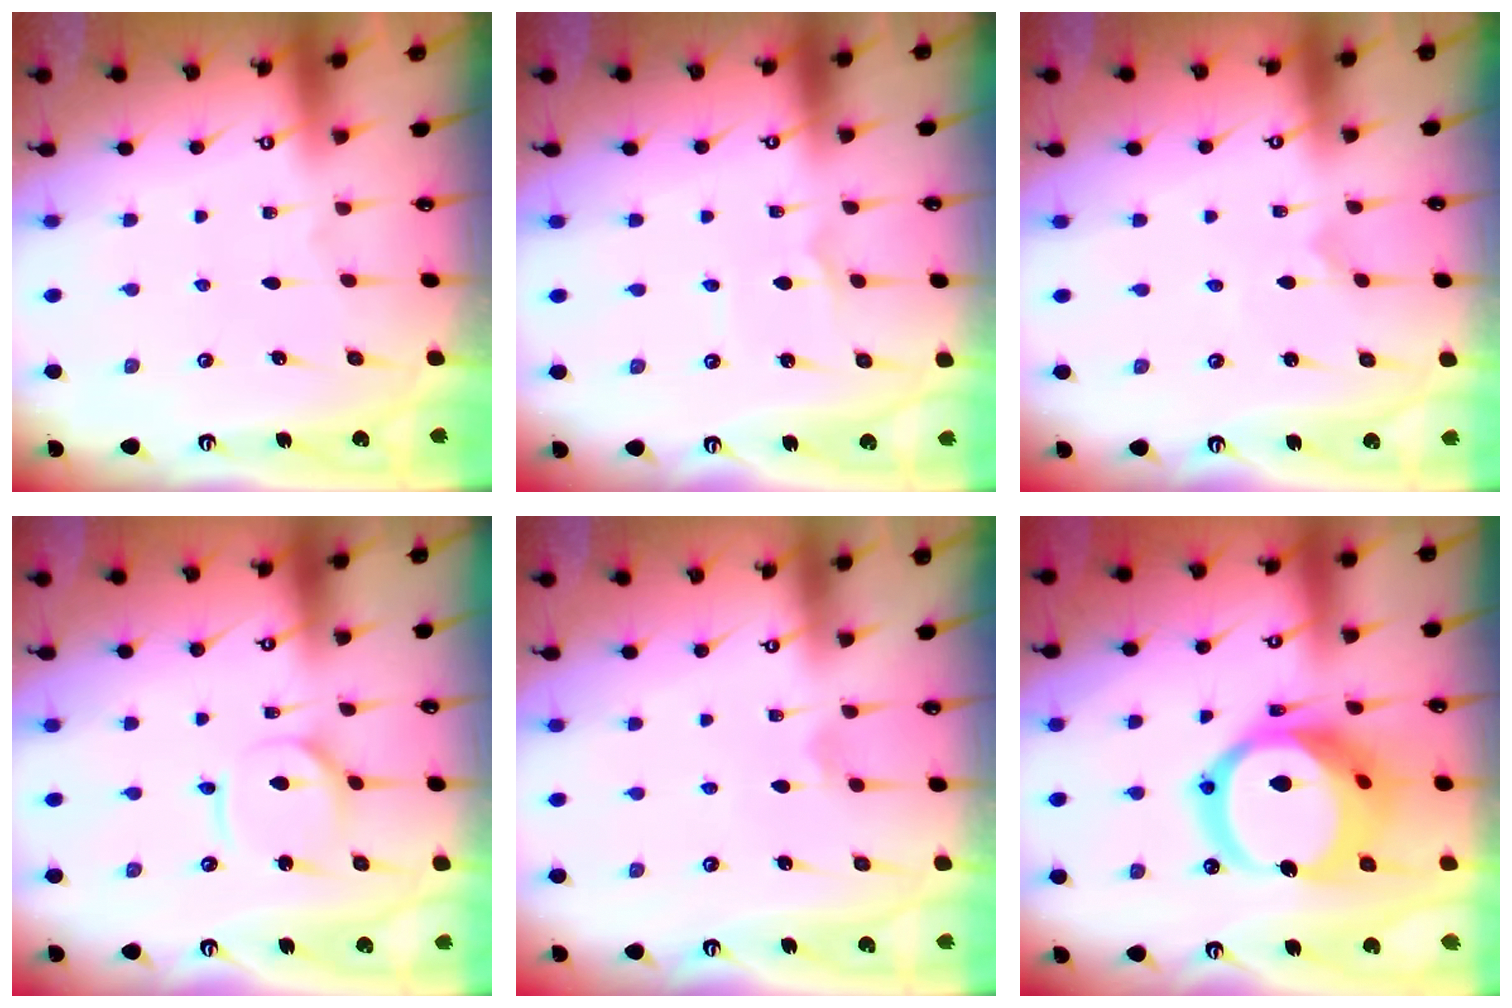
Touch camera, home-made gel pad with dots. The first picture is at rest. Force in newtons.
{"total": 1.1, "press": 1.1, "slide": 0.1}
{"total": 0.0}
{"total": 4.4, "press": 4.4, "slide": 0.5}
{"total": 1.9, "press": 1.8, "slide": 0.6}
{"total": 20.5, "press": 20.4, "slide": 2.4}